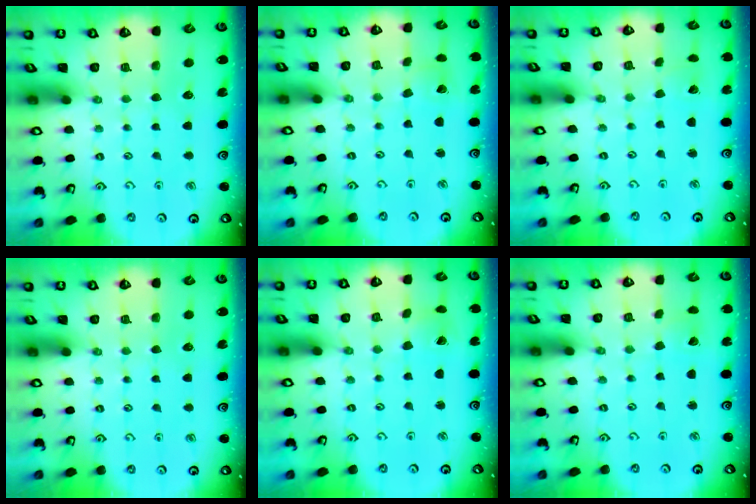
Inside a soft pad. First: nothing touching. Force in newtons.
{"total": 1.4, "press": 1.4, "slide": 0.1}
{"total": 1.8, "press": 1.8, "slide": 0.0}
{"total": 0.0}
{"total": 0.8, "press": 0.8, "slide": 0.1}
{"total": 2.6, "press": 2.6, "slide": 0.1}